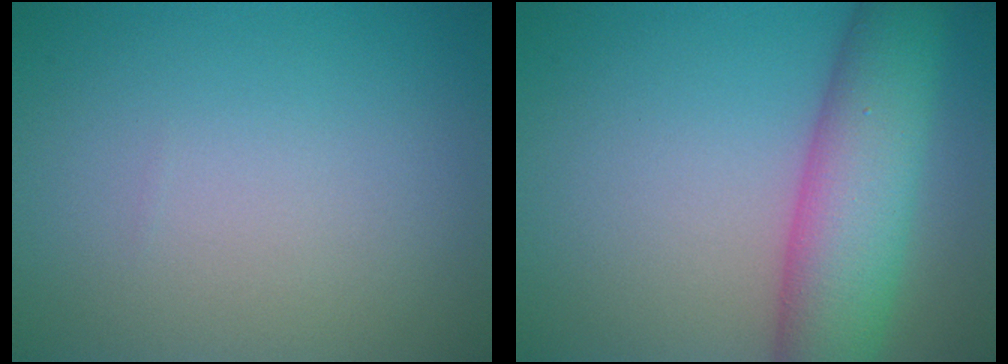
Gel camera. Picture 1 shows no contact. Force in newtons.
{"total": 8.5, "press": 8.5, "slide": 0.3}